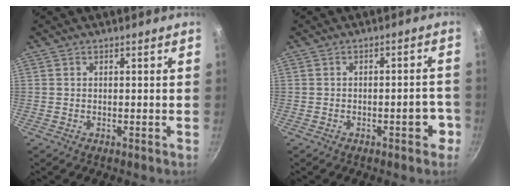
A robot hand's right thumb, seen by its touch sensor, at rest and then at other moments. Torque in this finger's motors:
{"motor_torque": [0.63, 0.53, 0.14, -0.32, 0.13]}